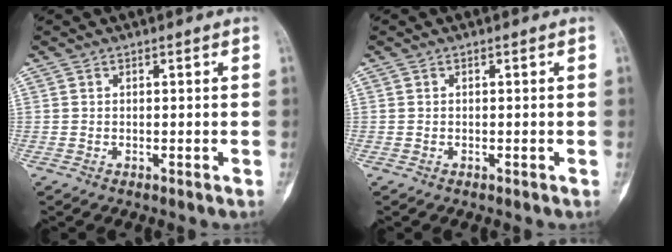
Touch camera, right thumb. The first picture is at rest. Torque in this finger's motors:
{"motor_torque": [-0.22, 0.19, 0.30, -0.19, 0.00]}